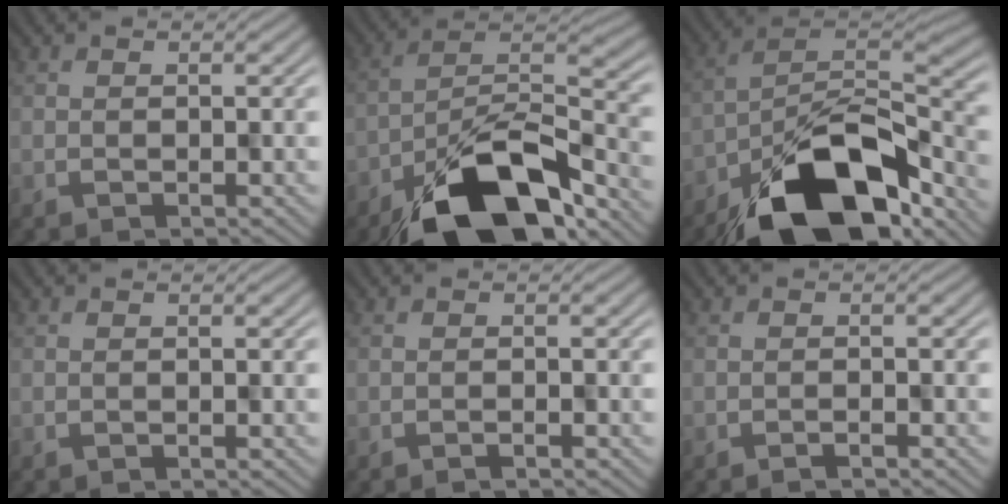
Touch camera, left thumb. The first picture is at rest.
{"total": 15.3, "force": [-9.9, 6.1, 10.0], "torque": [-0.183, -0.014, -0.181]}
{"total": 16.5, "force": [-10.0, 7.9, 10.5], "torque": [-0.175, -0.016, -0.179]}
{"total": 0.0}
{"total": 0.6, "force": [-0.4, 0.0, 0.4], "torque": [-0.007, 0.002, -0.010]}
{"total": 0.9, "force": [-0.7, 0.0, 0.6], "torque": [-0.011, 0.003, -0.014]}